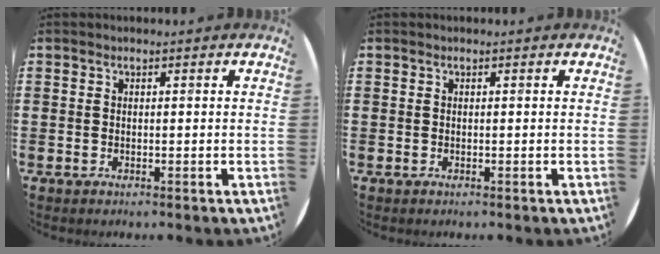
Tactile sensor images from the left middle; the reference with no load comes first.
{"total": 0.0}